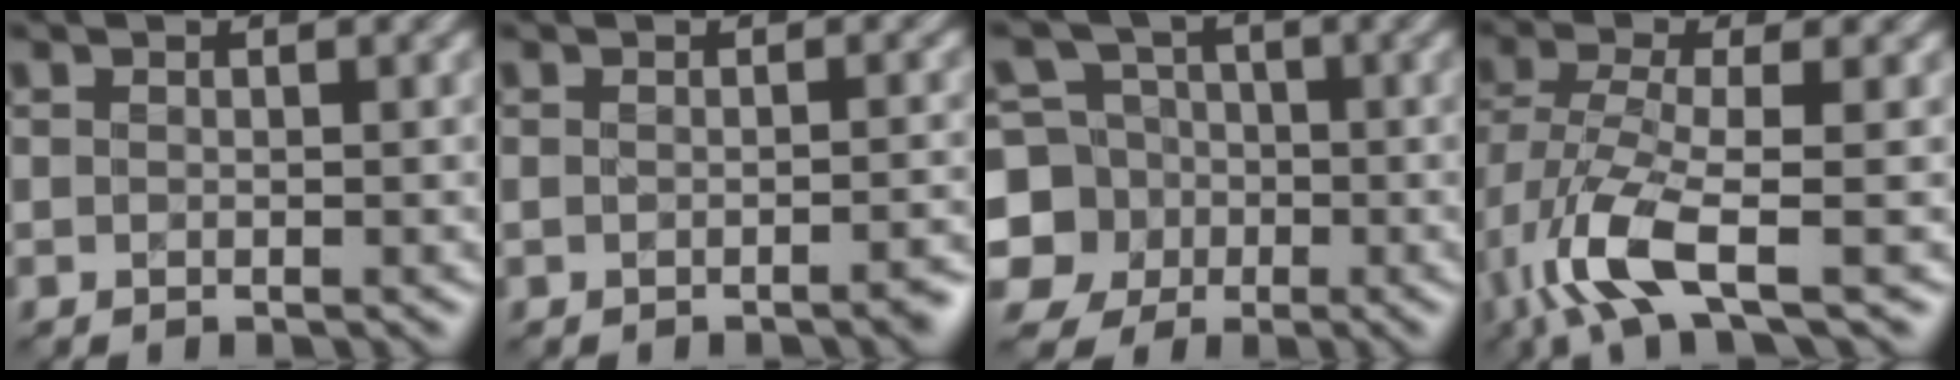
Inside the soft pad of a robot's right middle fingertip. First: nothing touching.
{"total": 1.6, "force": [-0.9, 0.4, 1.2], "torque": [-0.005, 0.008, -0.015]}
{"total": 9.5, "force": [-1.7, 9.2, 1.8], "torque": [-0.065, 0.017, -0.058]}
{"total": 6.4, "force": [-3.0, 1.9, 5.4], "torque": [-0.131, -0.003, -0.063]}